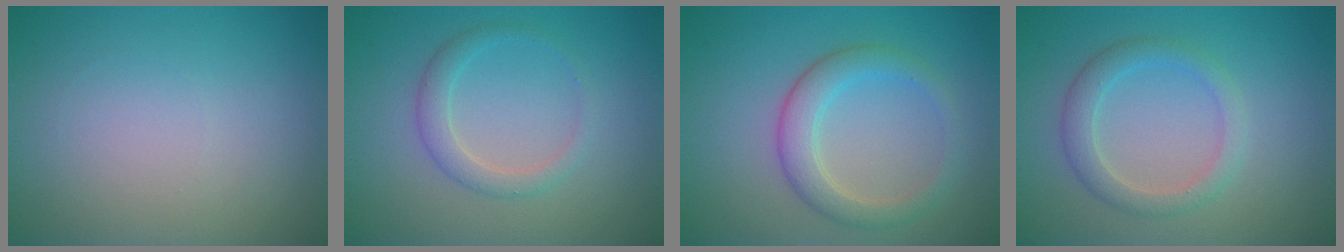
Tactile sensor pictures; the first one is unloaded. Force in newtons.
{"total": 1.5, "press": 1.5, "slide": 0.0}
{"total": 3.3, "press": 3.3, "slide": 0.1}
{"total": 2.6, "press": 2.6, "slide": 0.1}